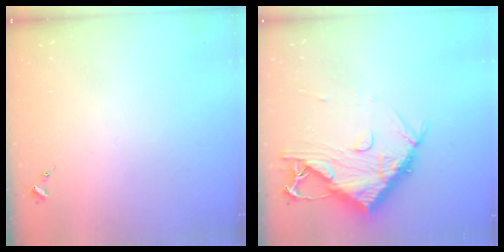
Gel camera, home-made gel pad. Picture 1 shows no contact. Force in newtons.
{"total": 13.2, "press": 13.1, "slide": 1.4}